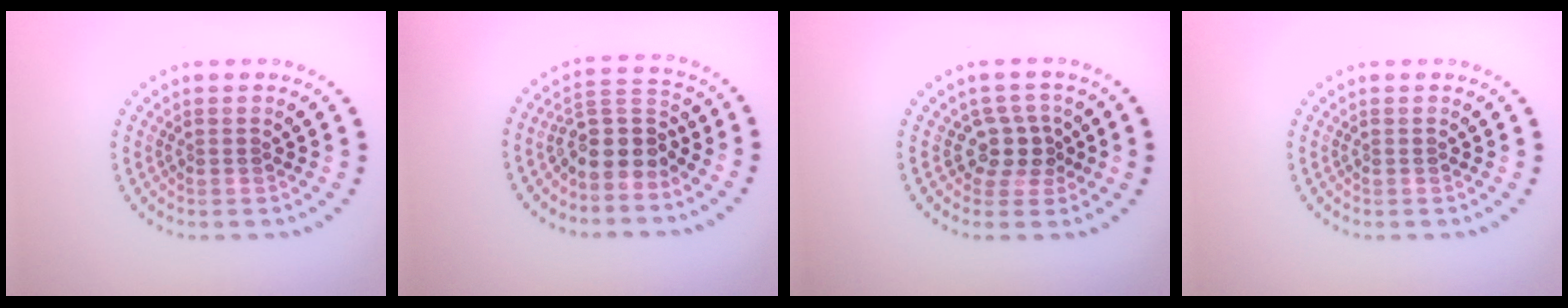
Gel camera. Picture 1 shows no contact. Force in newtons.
{"total": 3.7, "press": 3.0, "slide": 2.1}
{"total": 2.7, "press": 2.1, "slide": 1.8}
{"total": 0.0}